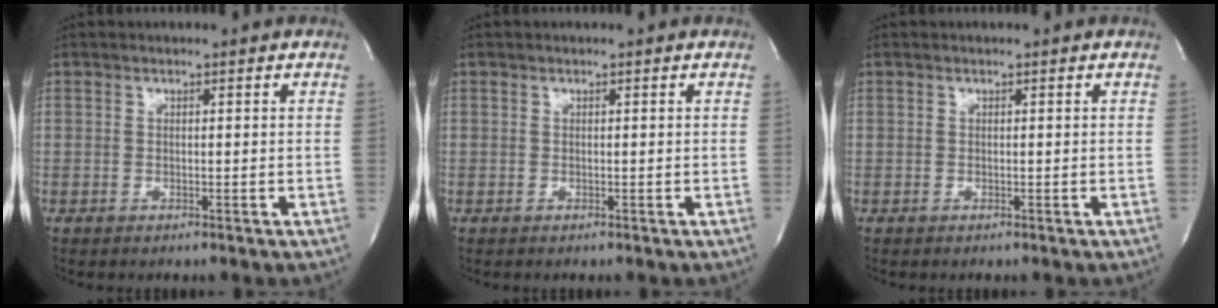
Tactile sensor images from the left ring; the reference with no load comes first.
{"total": 0.0}
{"total": 0.0}